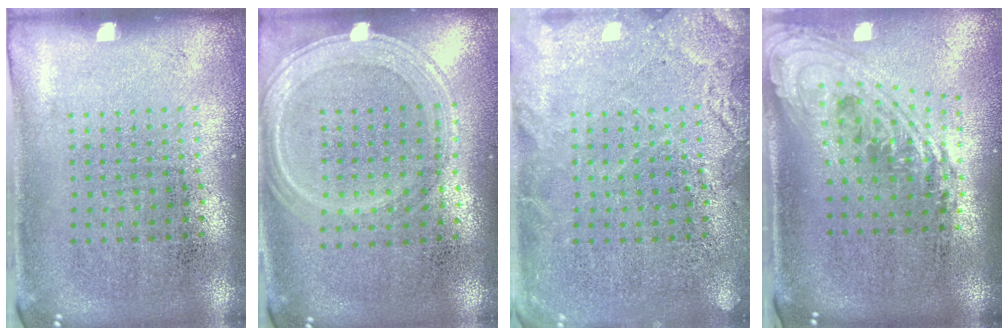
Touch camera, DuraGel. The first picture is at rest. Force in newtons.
{"total": 1.2, "press": 1.2, "slide": 0.4}
{"total": 3.5, "press": 3.4, "slide": 0.5}
{"total": 2.4, "press": 1.7, "slide": 1.7}